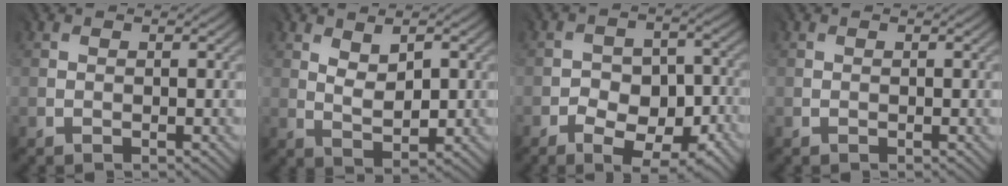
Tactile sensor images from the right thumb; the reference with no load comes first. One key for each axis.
{"total": 4.0, "fx": 1.7, "fy": 2.0, "fz": 3.0, "tx": -0.057, "ty": -0.004, "tz": 0.037}
{"total": 8.1, "fx": -4.0, "fy": 4.7, "fz": 5.2, "tx": -0.085, "ty": -0.011, "tz": -0.053}
{"total": 0.0}